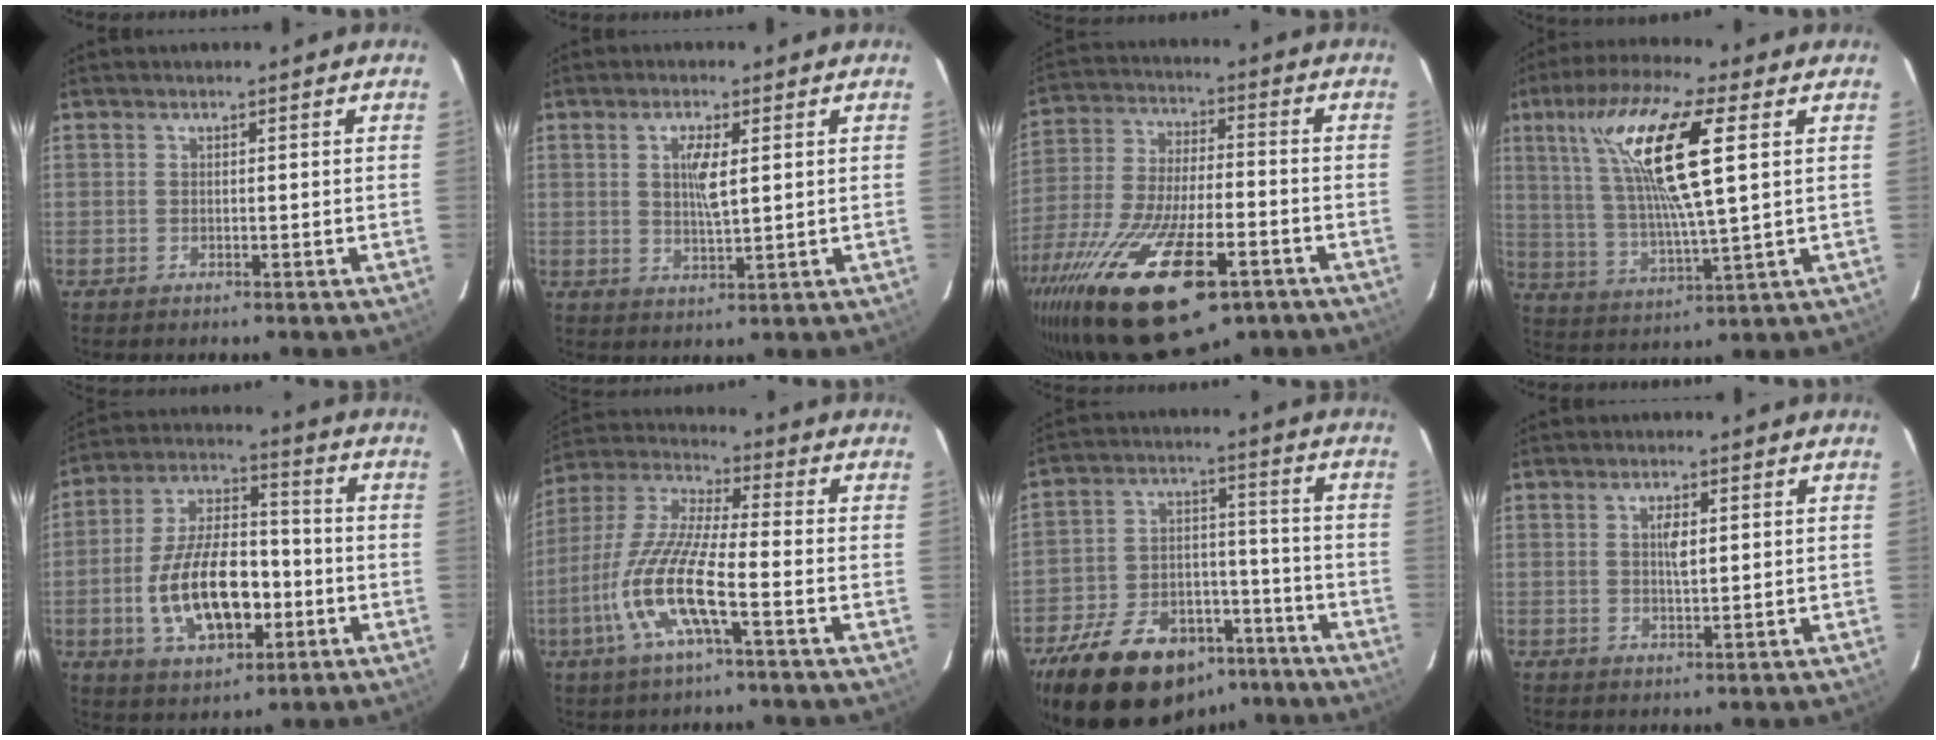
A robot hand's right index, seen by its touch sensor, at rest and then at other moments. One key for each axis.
{"total": 4.9, "fx": 1.3, "fy": 1.5, "fz": 4.5, "tx": -0.081, "ty": -0.001, "tz": 0.027}
{"total": 27.7, "fx": -16.8, "fy": 10.4, "fz": 19.4, "tx": -0.405, "ty": -0.065, "tz": -0.276}
{"total": 17.2, "fx": 5.8, "fy": 3.1, "fz": 15.9, "tx": -0.299, "ty": 0.008, "tz": 0.111}
{"total": 16.7, "fx": -4.3, "fy": 8.6, "fz": 13.6, "tx": -0.271, "ty": 0.009, "tz": -0.061}
{"total": 14.2, "fx": -5.3, "fy": 2.1, "fz": 13.0, "tx": -0.273, "ty": -0.008, "tz": -0.109}
{"total": 24.1, "fx": -16.9, "fy": 12.5, "fz": 11.8, "tx": -0.241, "ty": 0.024, "tz": -0.242}
{"total": 2.8, "fx": 0.7, "fy": 0.9, "fz": 2.5, "tx": -0.044, "ty": 0.000, "tz": 0.013}